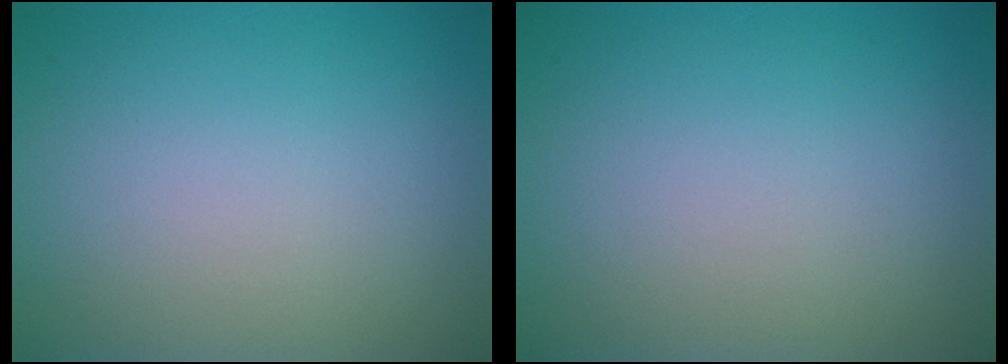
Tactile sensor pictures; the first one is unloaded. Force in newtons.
{"total": 0.0}